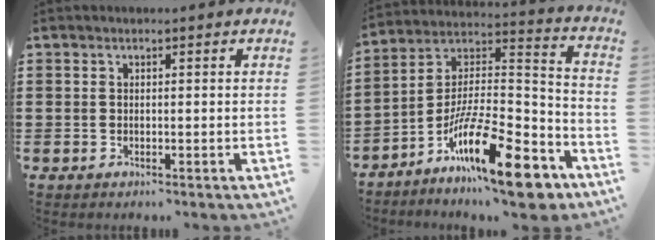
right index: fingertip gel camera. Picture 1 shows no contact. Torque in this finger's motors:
{"motor_torque": [0.27, 0.31, 0.82, 0.12]}